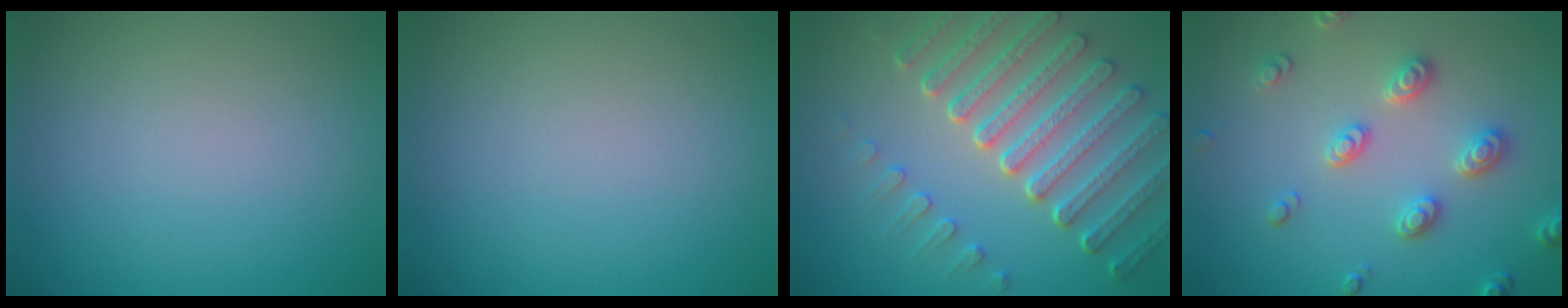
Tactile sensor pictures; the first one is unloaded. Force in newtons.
{"total": 0.0}
{"total": 7.4, "press": 5.5, "slide": 4.9}
{"total": 3.1, "press": 3.0, "slide": 0.5}